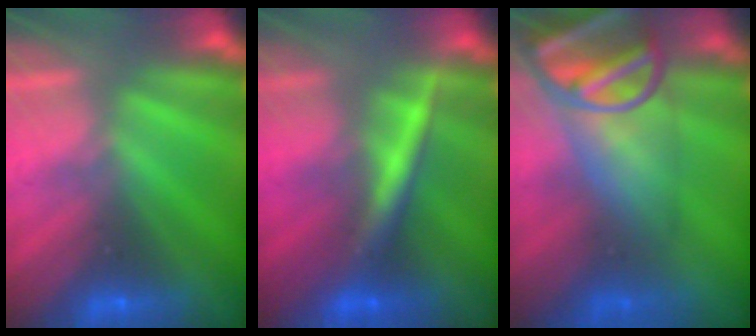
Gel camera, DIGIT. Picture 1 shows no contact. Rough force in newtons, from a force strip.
{"total": 2.4}
{"total": 8.3}